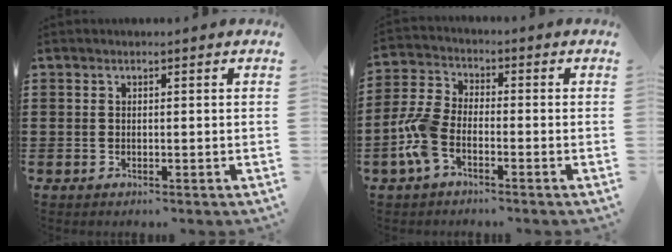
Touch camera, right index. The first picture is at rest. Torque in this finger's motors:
{"motor_torque": [2.00, -0.14, 0.64, 0.21]}